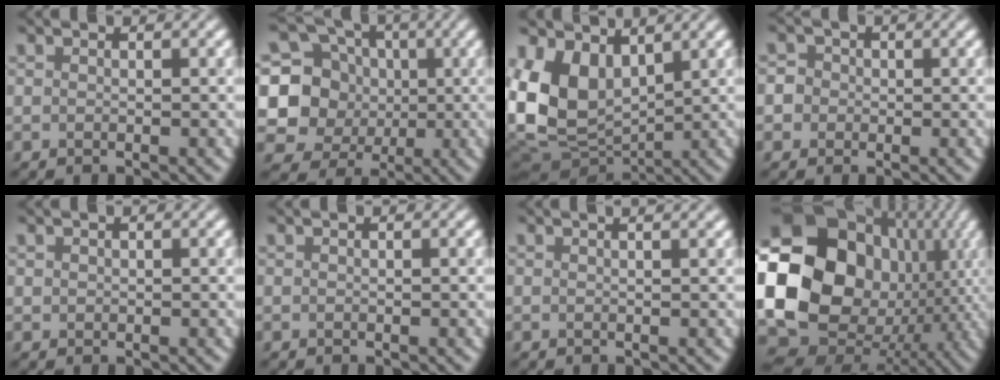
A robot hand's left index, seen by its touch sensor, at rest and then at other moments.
{"total": 9.0, "force": [0.2, 8.4, 3.1], "torque": [-0.086, 0.012, -0.019]}
{"total": 8.6, "force": [2.0, 5.8, 6.1], "torque": [-0.133, -0.011, 0.040]}
{"total": 3.4, "force": [-0.2, 3.3, 0.9], "torque": [0.014, 0.024, -0.031]}
{"total": 0.5, "force": [0.3, 0.4, 0.0], "torque": [0.001, 0.001, 0.005]}
{"total": 0.0}
{"total": 0.8, "force": [0.7, 0.1, 0.5], "torque": [-0.006, 0.001, 0.004]}
{"total": 20.8, "force": [-0.1, 16.8, 12.2], "torque": [-0.233, -0.009, -0.019]}